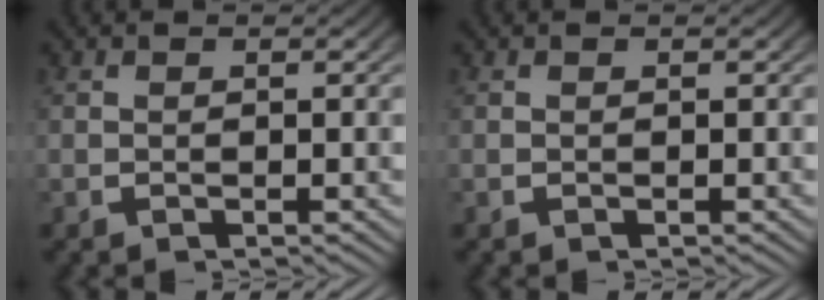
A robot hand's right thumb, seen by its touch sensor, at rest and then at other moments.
{"total": 0.0}